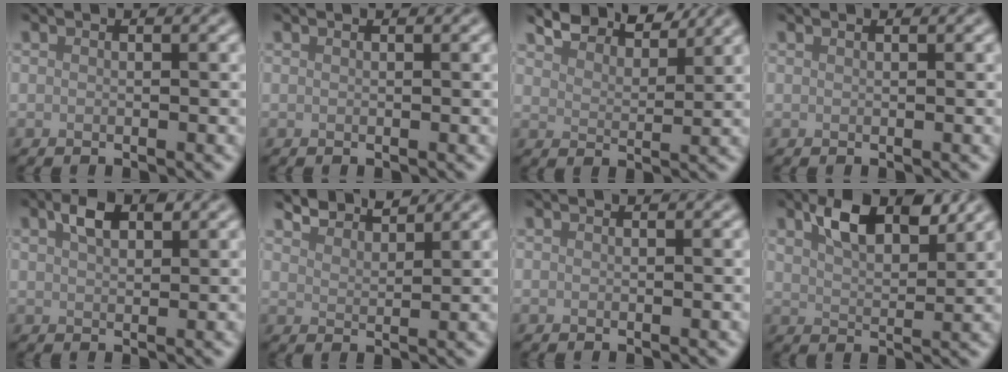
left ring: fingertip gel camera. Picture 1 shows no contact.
{"total": 0.0}
{"total": 5.0, "force": [4.6, 1.1, 1.5], "torque": [-0.038, 0.005, 0.068]}
{"total": 0.0}
{"total": 2.8, "force": [1.4, 1.4, 1.9], "torque": [-0.037, 0.008, 0.025]}
{"total": 3.0, "force": [3.0, 0.2, 0.4], "torque": [-0.008, 0.001, 0.052]}
{"total": 0.0}
{"total": 5.3, "force": [3.0, 2.5, 3.6], "torque": [-0.066, 0.004, 0.050]}